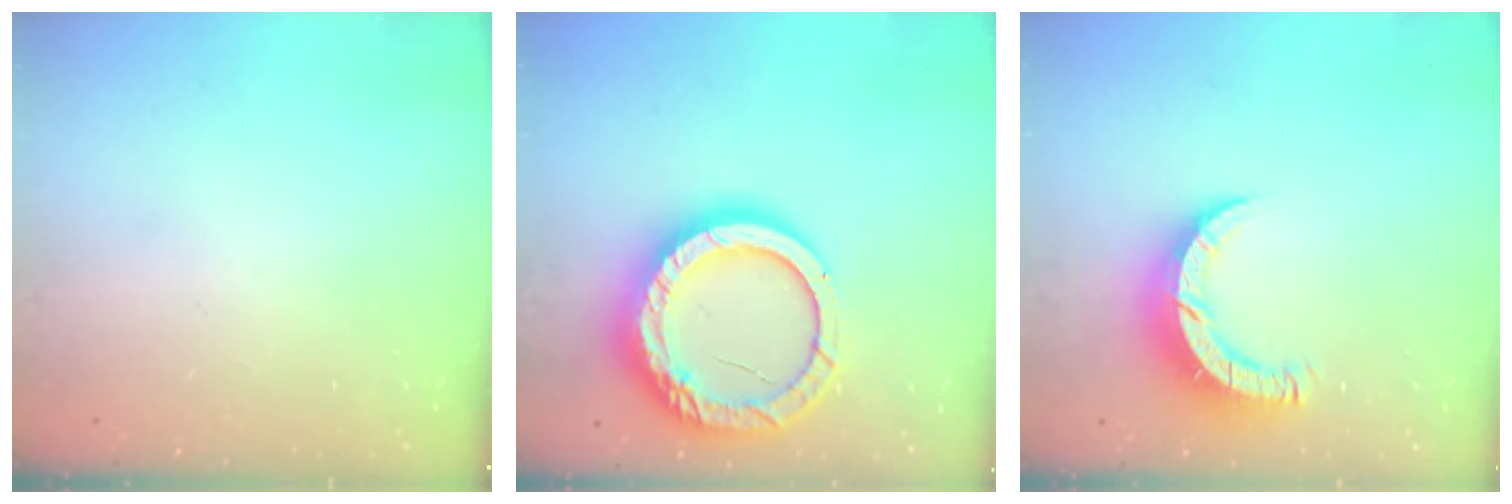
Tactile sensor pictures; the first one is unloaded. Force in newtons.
{"total": 20.9, "press": 20.8, "slide": 2.6}
{"total": 9.4, "press": 9.4, "slide": 0.7}